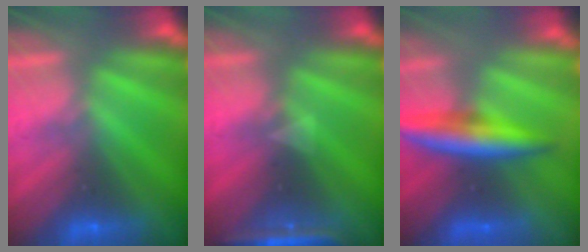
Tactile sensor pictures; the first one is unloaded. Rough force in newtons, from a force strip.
{"total": 9.1}
{"total": 5.9}